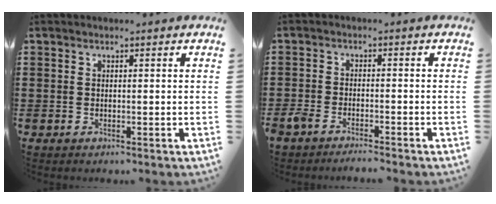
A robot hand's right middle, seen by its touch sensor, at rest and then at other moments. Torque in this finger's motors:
{"motor_torque": [-0.13, -0.05, 0.08, 0.04]}